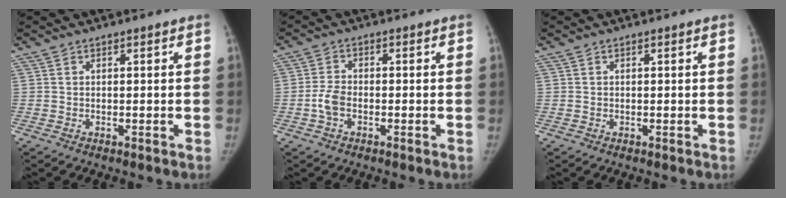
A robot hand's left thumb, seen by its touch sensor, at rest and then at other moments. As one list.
[{"total": 3.5, "force": [-1.3, 2.2, 2.4], "torque": [-0.047, 0.009, -0.030]}, {"total": 0.0}]